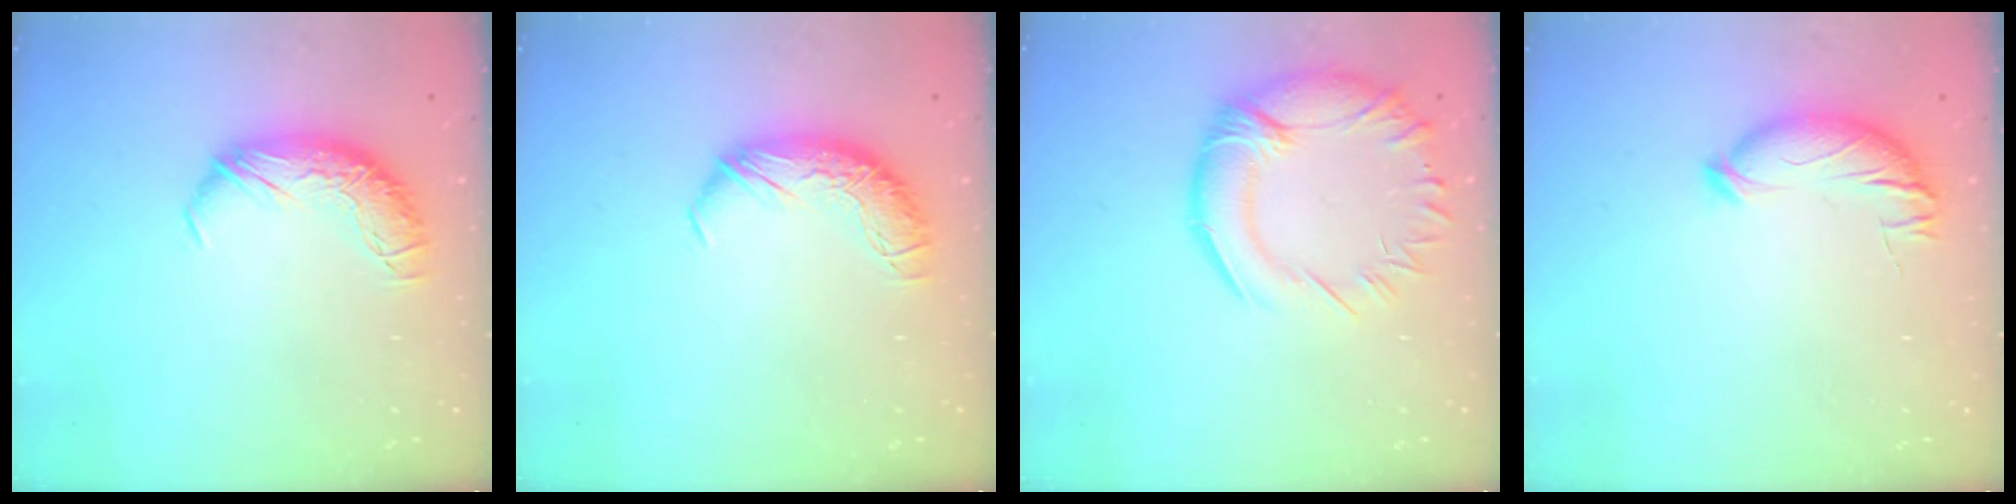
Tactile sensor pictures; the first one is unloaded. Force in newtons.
{"total": 0.0}
{"total": 5.7, "press": 5.0, "slide": 2.8}
{"total": 4.4, "press": 4.3, "slide": 1.1}